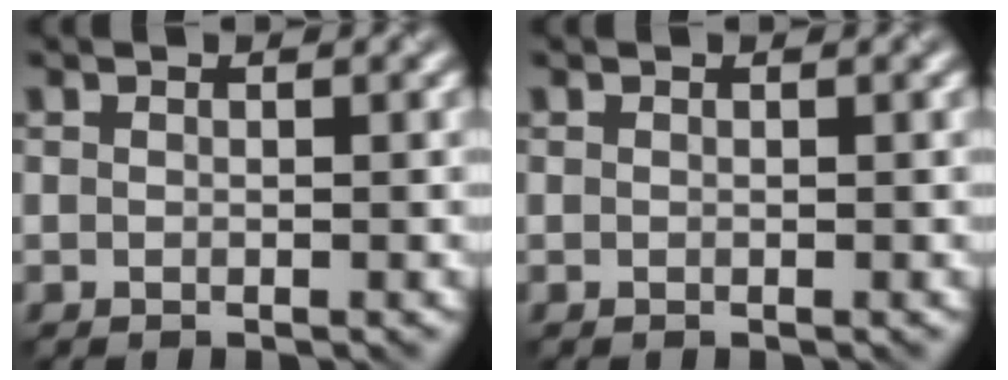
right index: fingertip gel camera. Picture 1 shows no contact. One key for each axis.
{"total": 0.0}